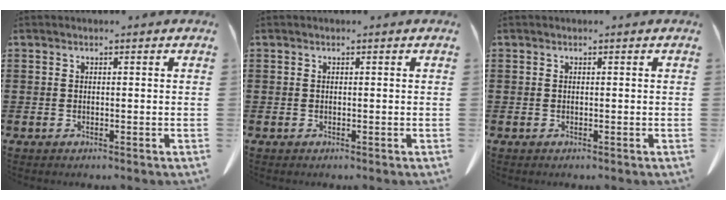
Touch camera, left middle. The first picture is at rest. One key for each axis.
{"total": 0.0}
{"total": 0.0}